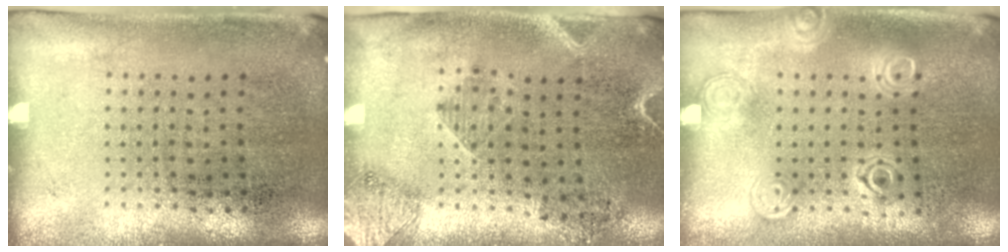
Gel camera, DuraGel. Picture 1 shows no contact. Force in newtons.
{"total": 2.0, "press": 1.7, "slide": 1.1}
{"total": 1.2, "press": 1.2, "slide": 0.3}